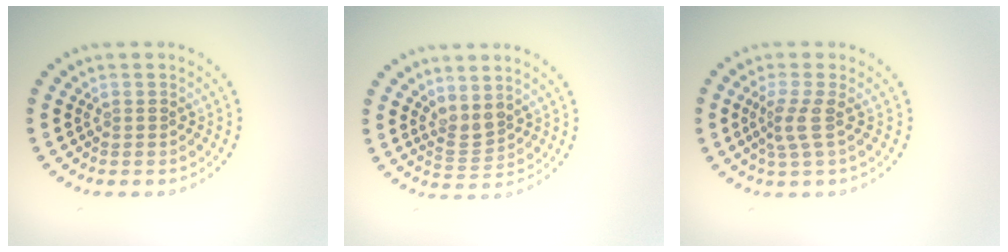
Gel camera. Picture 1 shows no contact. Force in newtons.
{"total": 2.0, "press": 1.6, "slide": 1.3}
{"total": 2.2, "press": 1.6, "slide": 1.5}